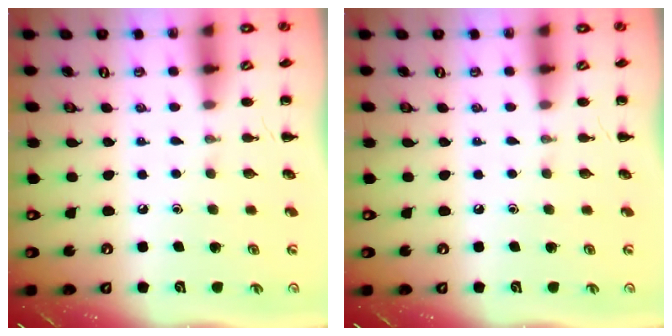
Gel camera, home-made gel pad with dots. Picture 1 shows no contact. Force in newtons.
{"total": 0.0}